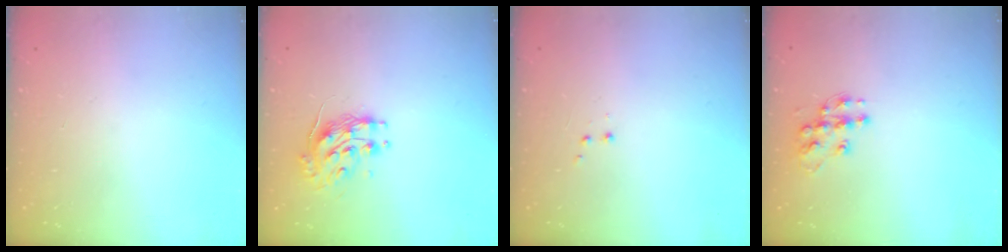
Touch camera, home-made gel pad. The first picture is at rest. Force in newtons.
{"total": 9.3, "press": 9.3, "slide": 0.5}
{"total": 2.0, "press": 1.8, "slide": 0.9}
{"total": 10.8, "press": 10.8, "slide": 0.6}